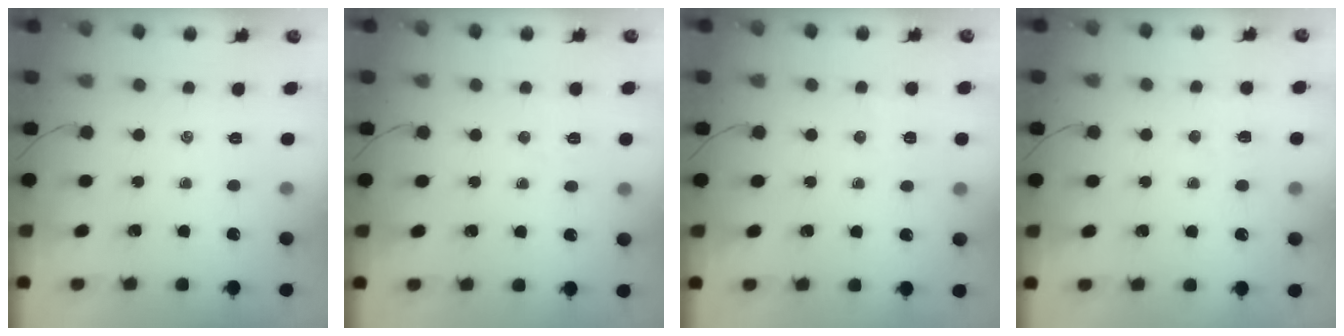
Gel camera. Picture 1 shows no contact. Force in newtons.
{"total": 3.7, "press": 3.7, "slide": 0.8}
{"total": 3.6, "press": 3.4, "slide": 1.0}
{"total": 3.5, "press": 3.4, "slide": 0.8}